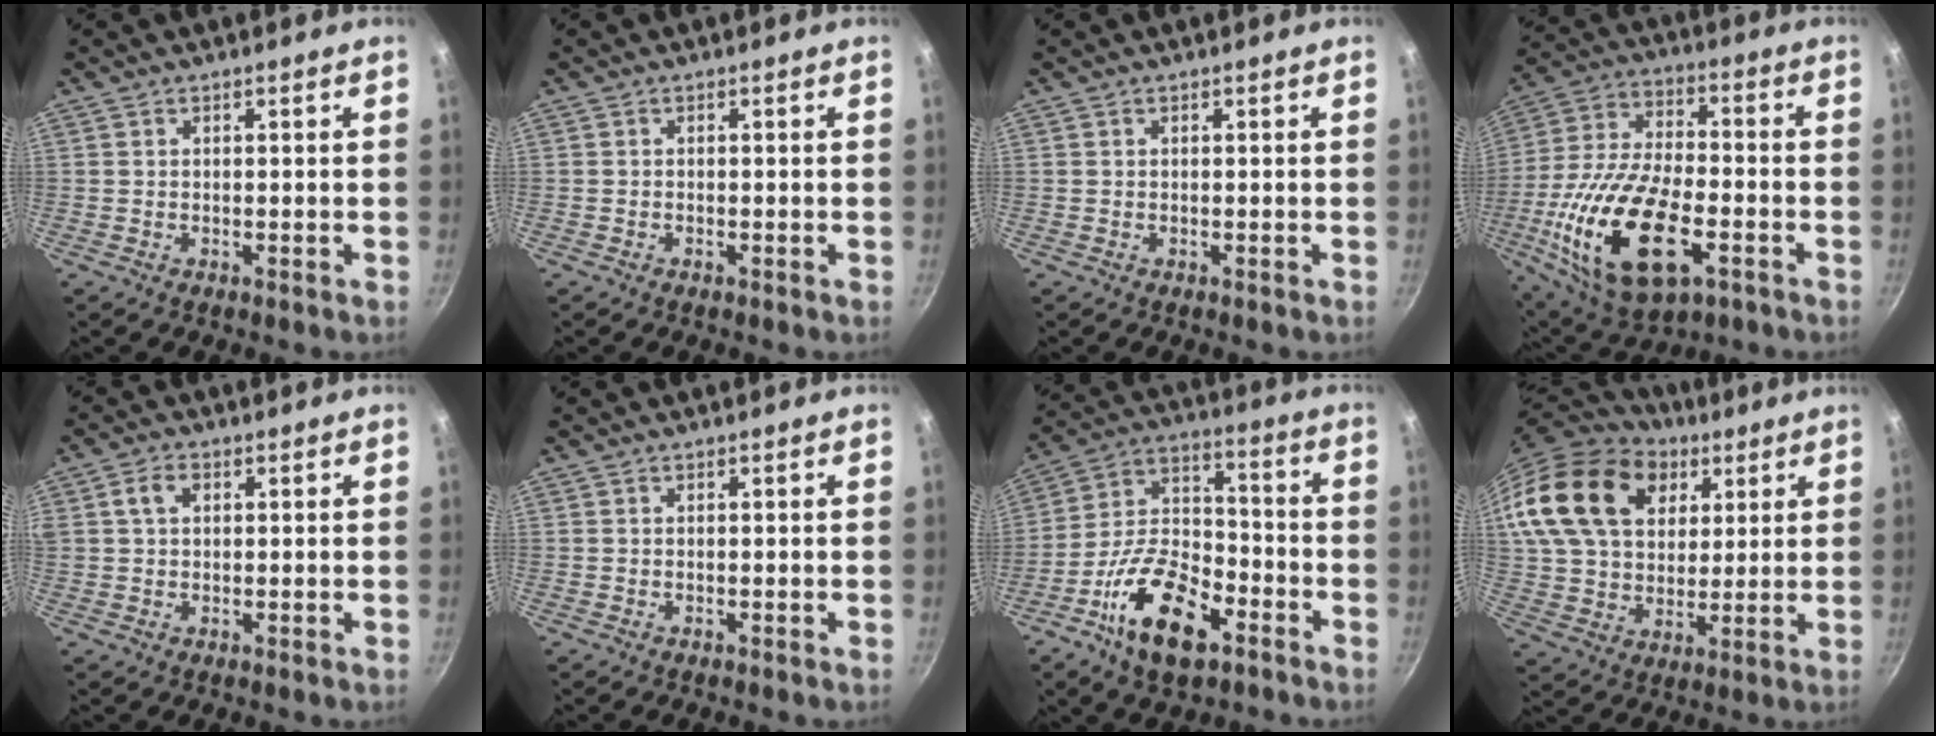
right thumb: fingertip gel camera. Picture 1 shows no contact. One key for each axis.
{"total": 0.0}
{"total": 0.0}
{"total": 24.4, "fx": -7.6, "fy": 12.2, "fz": 19.7, "tx": -0.383, "ty": 0.012, "tz": -0.133}
{"total": 4.3, "fx": 1.3, "fy": 2.9, "fz": 3.0, "tx": -0.051, "ty": 0.007, "tz": 0.020}
{"total": 0.0}
{"total": 17.4, "fx": -8.8, "fy": 8.7, "fz": 12.2, "tx": -0.208, "ty": 0.050, "tz": -0.172}
{"total": 25.8, "fx": 10.3, "fy": 18.2, "fz": 15.2, "tx": -0.283, "ty": 0.006, "tz": 0.185}